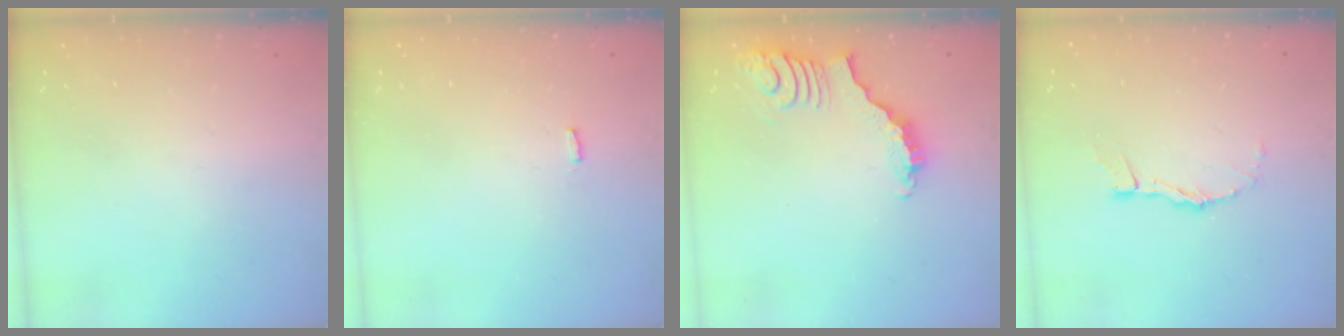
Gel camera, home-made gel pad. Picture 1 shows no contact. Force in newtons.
{"total": 1.3, "press": 1.3, "slide": 0.3}
{"total": 3.7, "press": 3.6, "slide": 0.7}
{"total": 3.8, "press": 3.8, "slide": 0.3}